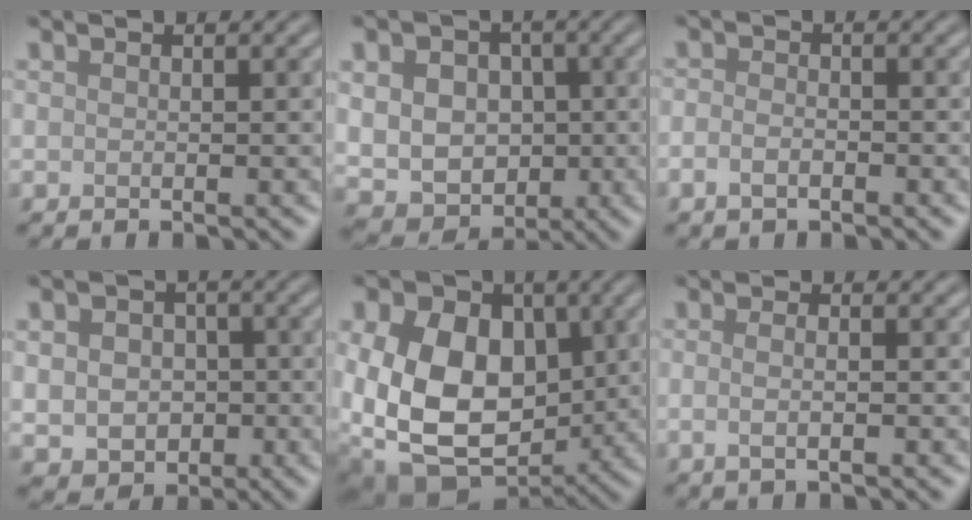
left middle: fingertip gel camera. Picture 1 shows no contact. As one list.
[{"total": 10.4, "force": [1.1, 8.5, 6.0], "torque": [-0.082, 0.022, 0.005]}, {"total": 1.7, "force": [-0.9, 0.9, 1.1], "torque": [-0.019, 0.000, -0.022]}, {"total": 5.6, "force": [-0.3, 4.6, 3.2], "torque": [-0.047, -0.004, -0.010]}, {"total": 15.8, "force": [0.4, 12.0, 10.2], "torque": [-0.178, -0.012, -0.012]}, {"total": 2.2, "force": [-0.2, 0.9, 2.0], "torque": [-0.021, -0.006, -0.013]}]